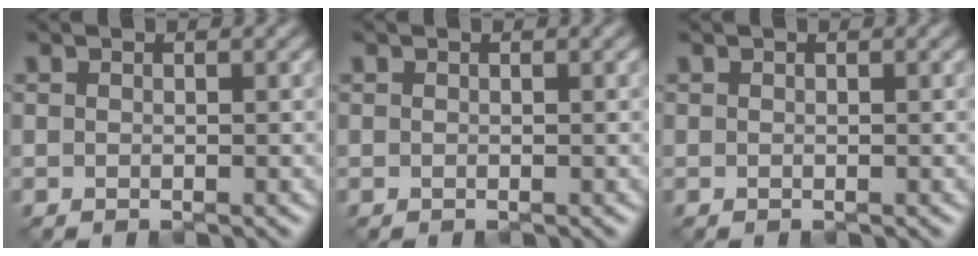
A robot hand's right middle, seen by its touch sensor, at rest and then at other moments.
{"total": 0.0}
{"total": 0.0}